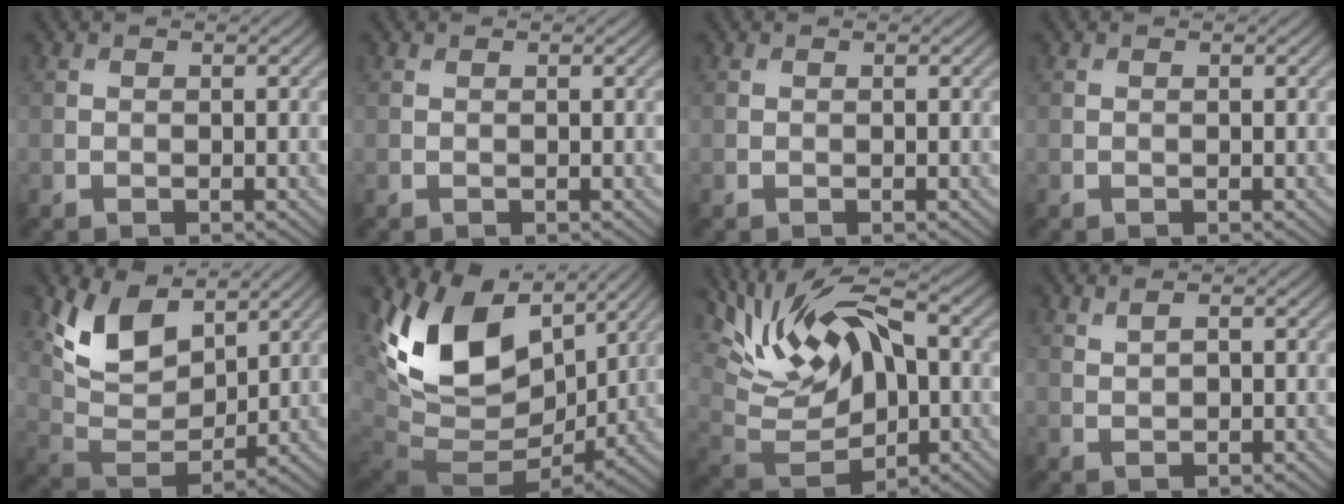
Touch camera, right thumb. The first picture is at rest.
{"total": 0.0}
{"total": 0.0}
{"total": 0.0}
{"total": 9.2, "force": [5.4, 5.1, 5.4], "torque": [-0.120, -0.011, 0.105]}
{"total": 14.8, "force": [4.9, 9.8, 10.0], "torque": [-0.219, -0.001, 0.100]}
{"total": 13.2, "force": [4.1, 6.8, 10.6], "torque": [-0.219, 0.008, 0.073]}
{"total": 1.2, "force": [0.7, 0.4, 0.9], "torque": [-0.021, 0.001, 0.018]}